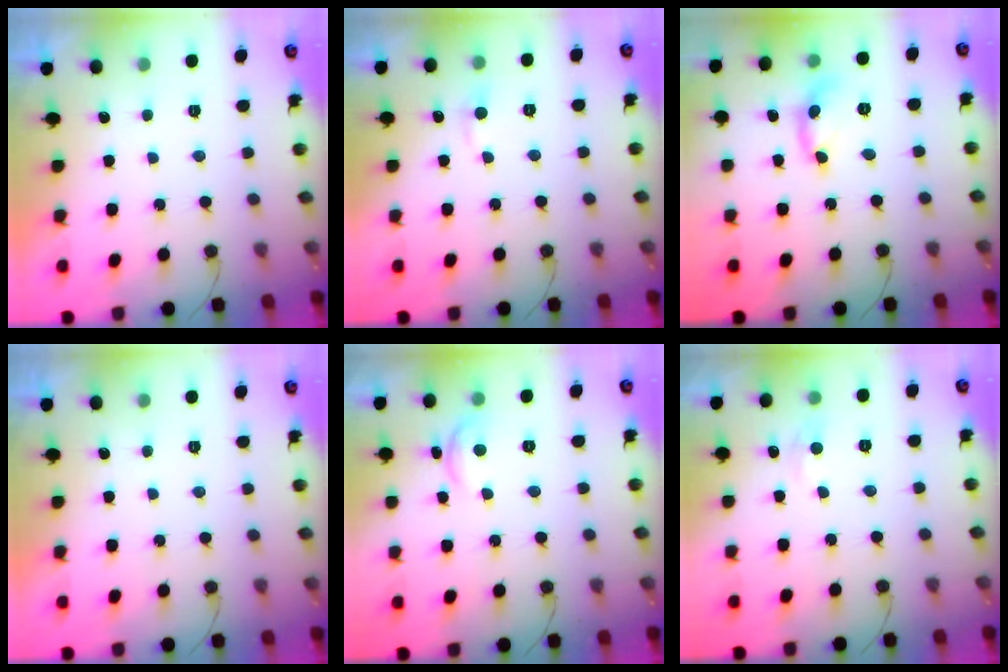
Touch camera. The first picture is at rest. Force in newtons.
{"total": 3.8, "press": 3.8, "slide": 0.5}
{"total": 8.4, "press": 8.4, "slide": 0.7}
{"total": 0.0}
{"total": 7.7, "press": 7.7, "slide": 0.5}
{"total": 4.6, "press": 4.6, "slide": 0.6}